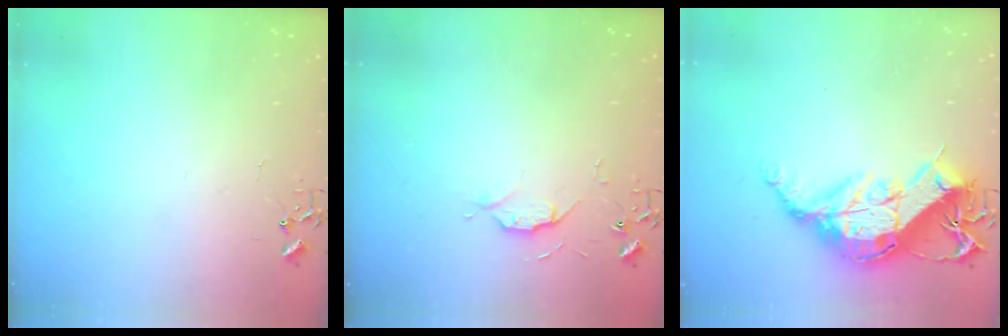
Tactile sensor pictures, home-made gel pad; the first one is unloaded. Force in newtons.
{"total": 5.0, "press": 4.9, "slide": 0.7}
{"total": 19.0, "press": 18.9, "slide": 1.8}